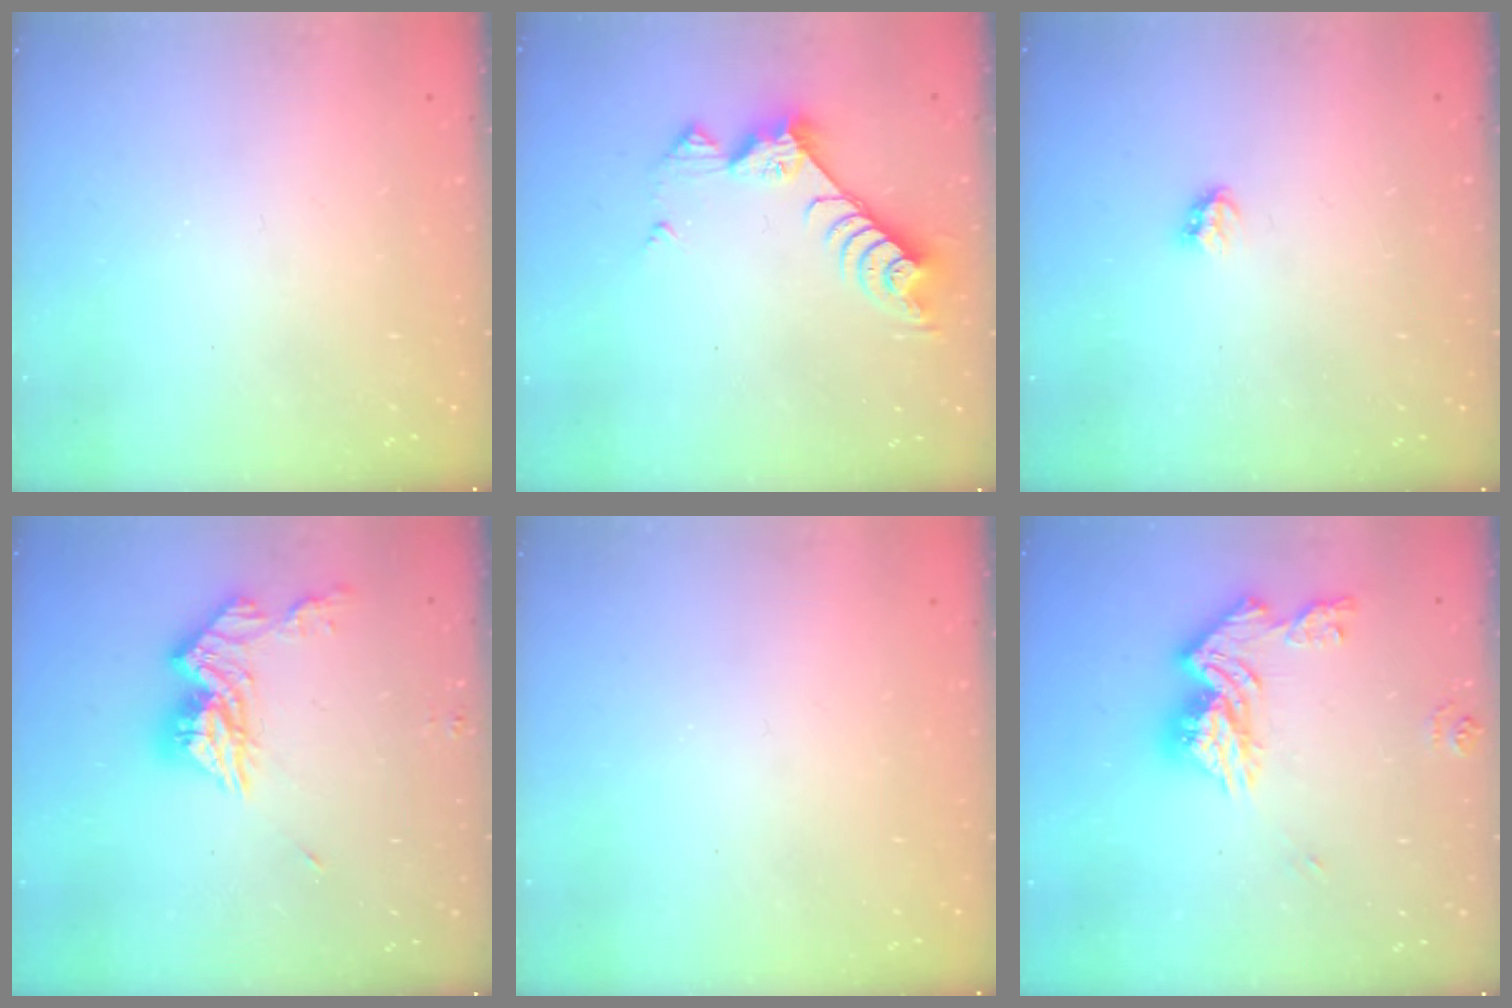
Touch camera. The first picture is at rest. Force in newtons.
{"total": 8.4, "press": 8.3, "slide": 0.7}
{"total": 2.8, "press": 2.8, "slide": 0.5}
{"total": 12.3, "press": 12.2, "slide": 1.0}
{"total": 0.0}
{"total": 14.3, "press": 14.2, "slide": 1.5}